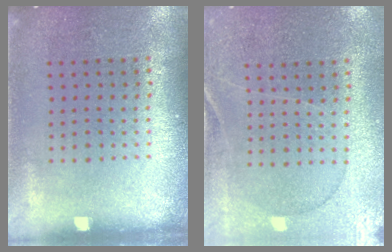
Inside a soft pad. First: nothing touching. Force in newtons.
{"total": 0.5, "press": 0.4, "slide": 0.4}